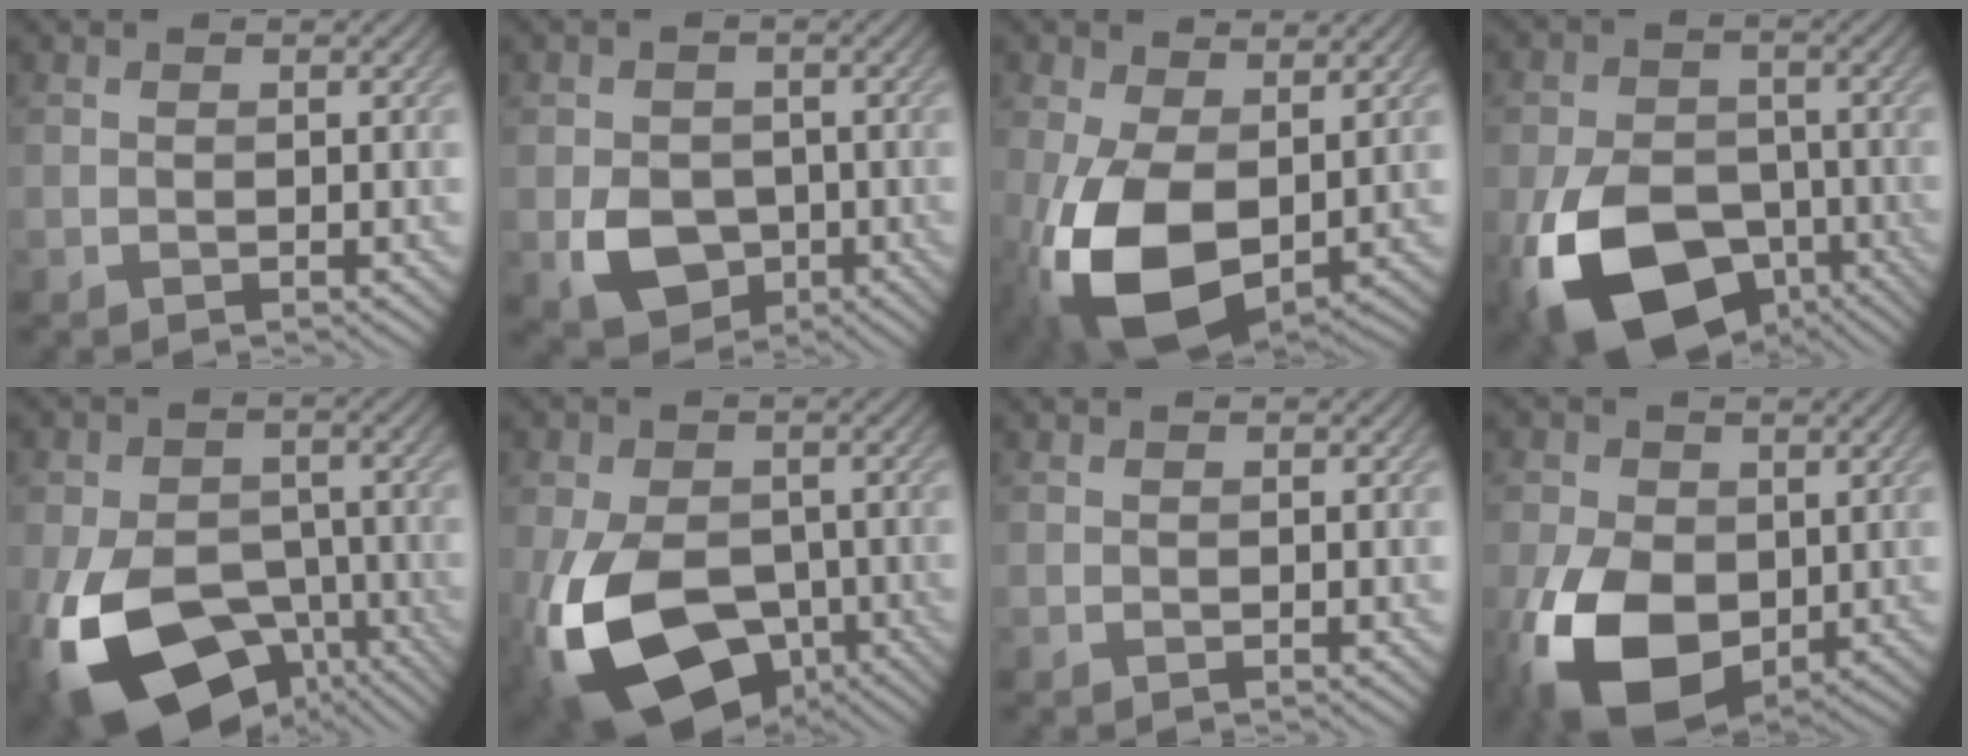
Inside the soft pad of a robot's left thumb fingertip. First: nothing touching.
{"total": 5.8, "force": [-1.7, 4.5, 3.2], "torque": [-0.066, -0.014, -0.034]}
{"total": 12.5, "force": [-1.3, 7.7, 9.8], "torque": [-0.230, -0.026, -0.020]}
{"total": 16.7, "force": [-7.3, 10.9, 10.4], "torque": [-0.220, -0.042, -0.116]}
{"total": 17.9, "force": [-7.8, 11.5, 11.3], "torque": [-0.237, -0.047, -0.113]}
{"total": 16.7, "force": [-6.3, 10.8, 11.1], "torque": [-0.236, -0.050, -0.095]}
{"total": 0.0}
{"total": 12.8, "force": [-2.7, 8.5, 9.2], "torque": [-0.219, -0.026, -0.052]}